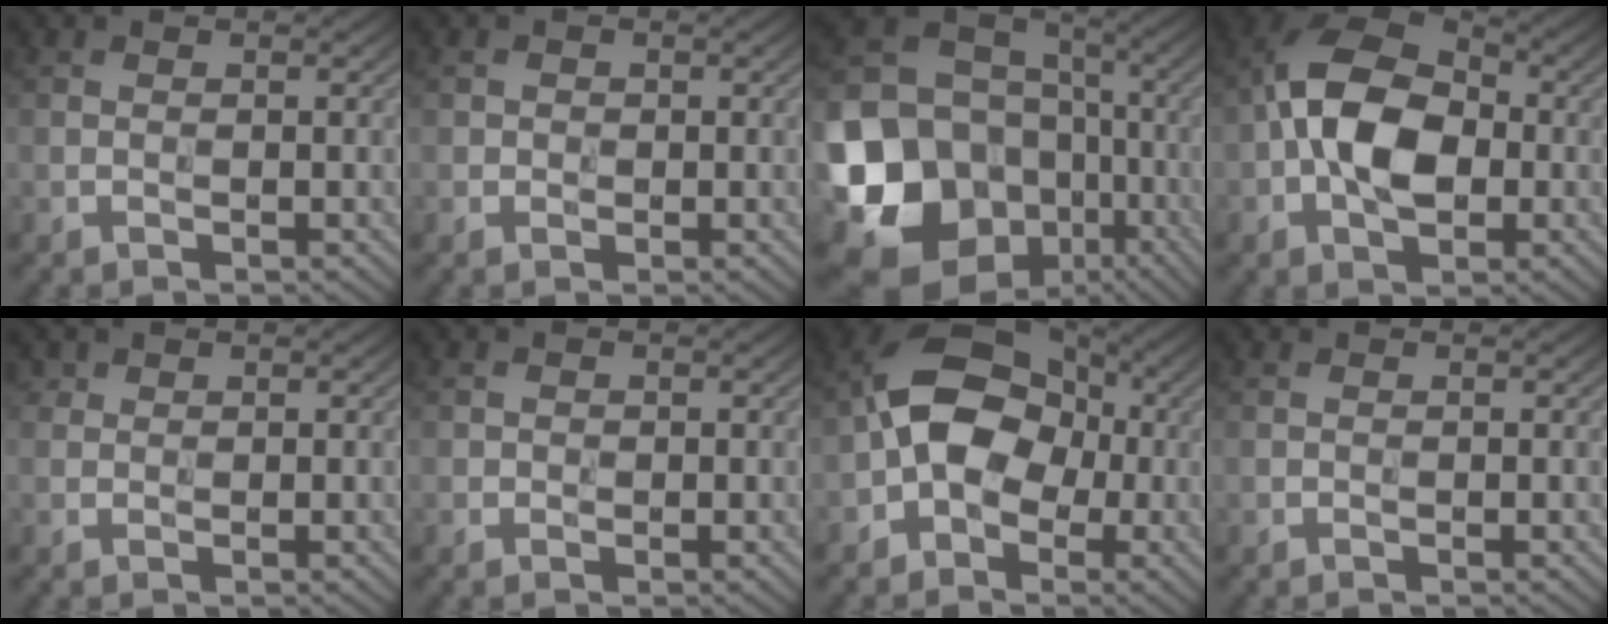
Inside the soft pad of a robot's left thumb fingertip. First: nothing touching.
{"total": 0.6, "force": [0.0, 0.6, 0.0], "torque": [-0.001, 0.000, 0.000]}
{"total": 22.4, "force": [-7.6, 18.3, 10.5], "torque": [-0.265, -0.044, -0.134]}
{"total": 11.8, "force": [-0.9, 7.4, 9.1], "torque": [-0.185, 0.018, -0.029]}
{"total": 1.1, "force": [0.8, 0.7, 0.1], "torque": [-0.007, 0.000, 0.017]}
{"total": 0.0}
{"total": 9.9, "force": [-1.4, 7.0, 6.8], "torque": [-0.100, 0.019, -0.049]}
{"total": 0.0}